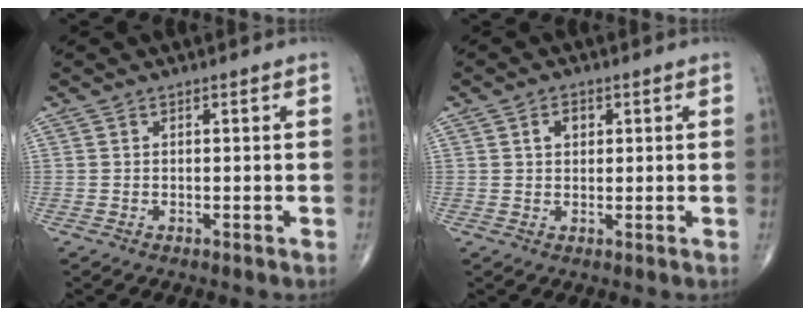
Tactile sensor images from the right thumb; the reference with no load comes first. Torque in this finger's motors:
{"motor_torque": [0.48, 0.44, 0.07, 0.00, 0.00]}